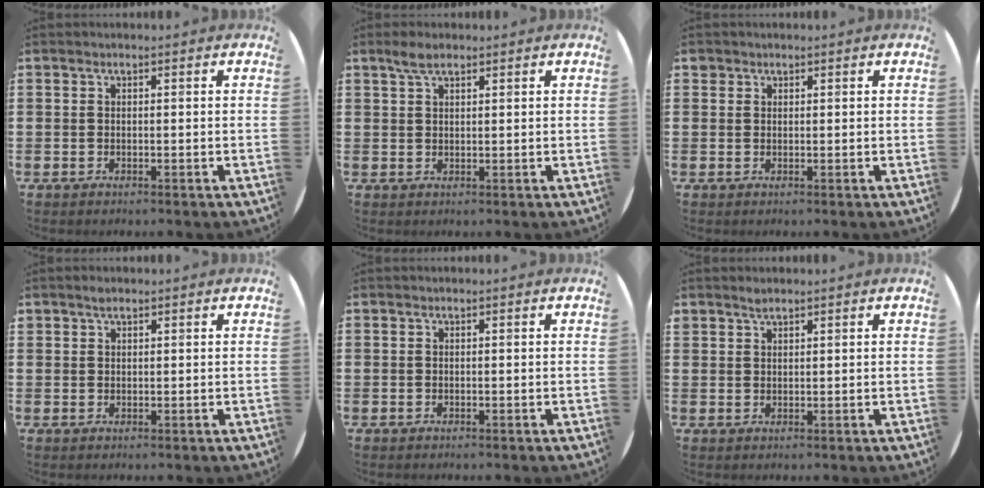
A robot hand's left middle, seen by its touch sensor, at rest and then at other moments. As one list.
[{"total": 2.5, "force": [1.8, 0.9, 1.5], "torque": [-0.033, 0.006, 0.032]}, {"total": 0.8, "force": [0.6, 0.5, 0.0], "torque": [-0.002, 0.003, 0.013]}, {"total": 1.0, "force": [0.8, 0.4, 0.2], "torque": [0.001, -0.001, 0.014]}, {"total": 0.0}, {"total": 1.2, "force": [1.1, 0.3, 0.1], "torque": [0.004, -0.003, 0.020]}]